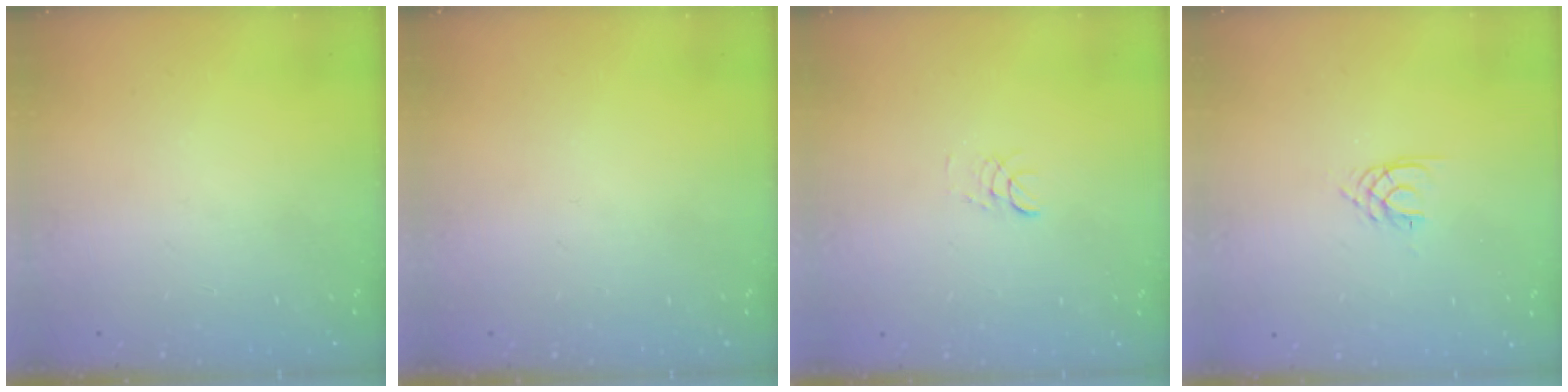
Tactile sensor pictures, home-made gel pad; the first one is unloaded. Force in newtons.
{"total": 0.0}
{"total": 3.6, "press": 3.6, "slide": 0.3}
{"total": 1.6, "press": 1.6, "slide": 0.2}